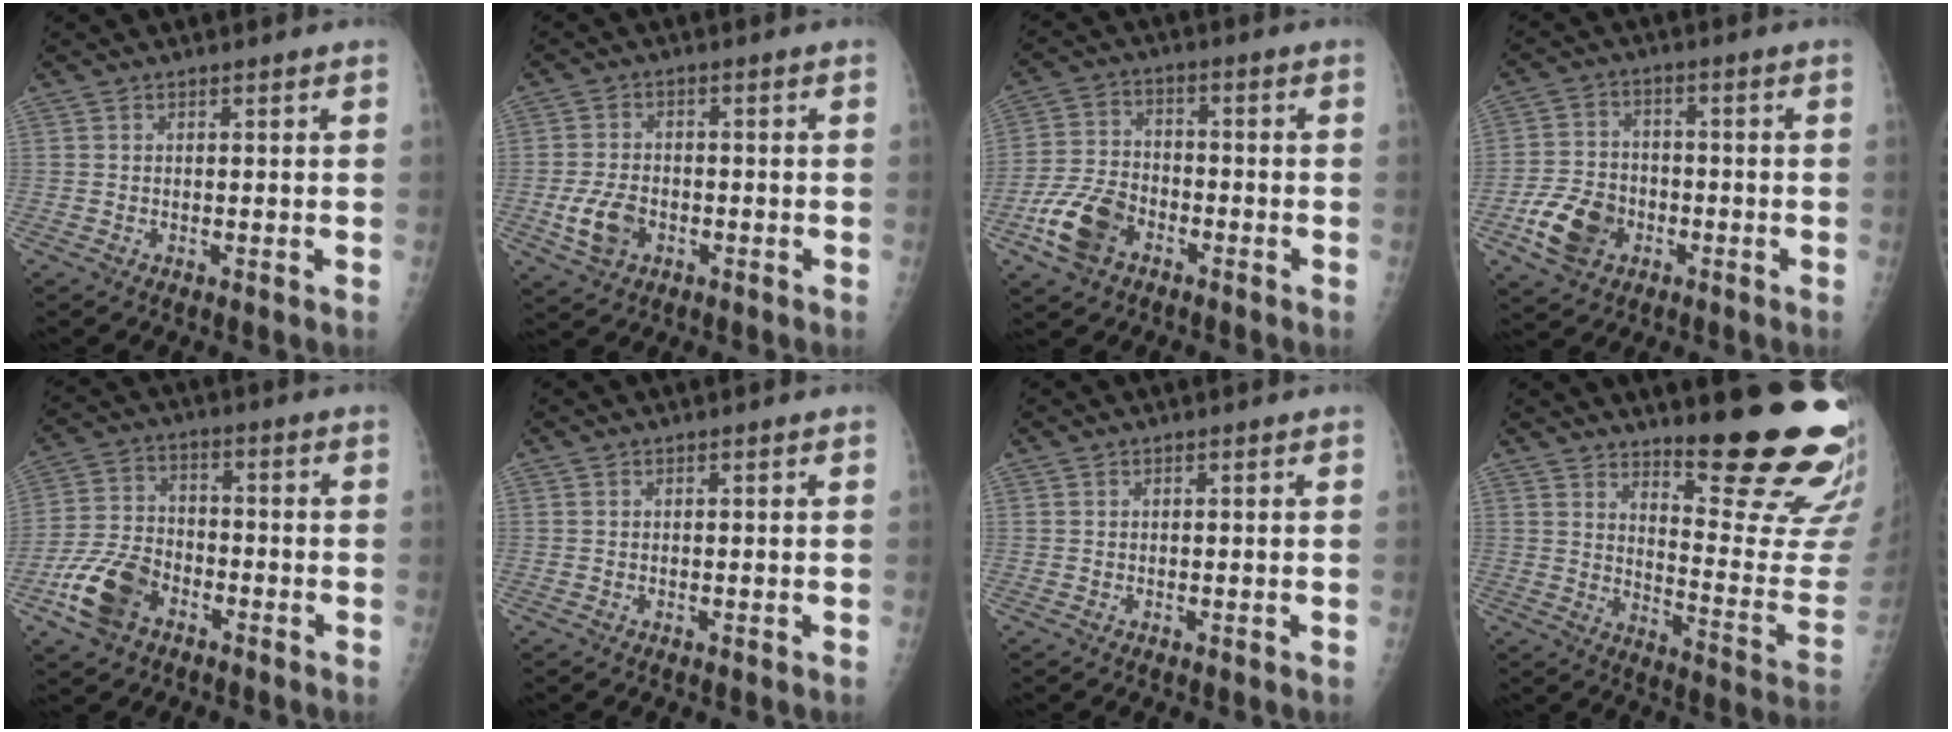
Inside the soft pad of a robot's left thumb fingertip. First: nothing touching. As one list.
[{"total": 6.3, "force": [-2.1, 4.3, 4.2], "torque": [-0.078, 0.008, -0.036]}, {"total": 10.0, "force": [-4.9, 6.5, 5.8], "torque": [-0.111, 0.022, -0.093]}, {"total": 9.7, "force": [-3.9, 7.2, 5.2], "torque": [-0.082, 0.016, -0.070]}, {"total": 11.1, "force": [-5.6, 7.1, 6.5], "torque": [-0.123, 0.026, -0.108]}, {"total": 0.0}, {"total": 0.0}, {"total": 20.4, "force": [15.6, 3.5, 12.8], "torque": [-0.142, -0.151, 0.212]}]